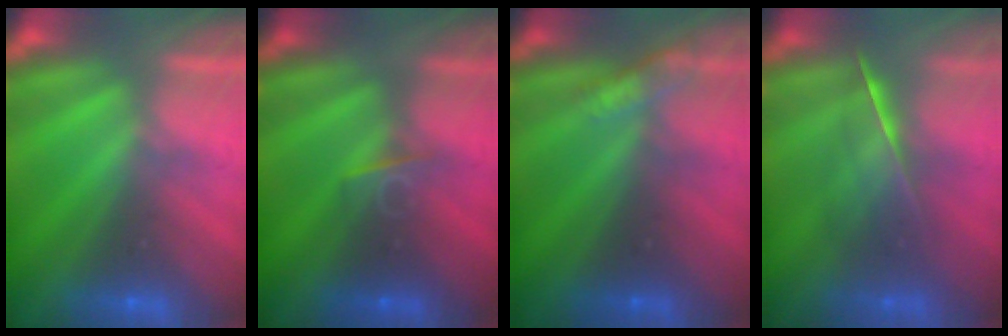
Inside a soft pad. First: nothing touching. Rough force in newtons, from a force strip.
{"total": 2.6}
{"total": 3.1}
{"total": 2.1}